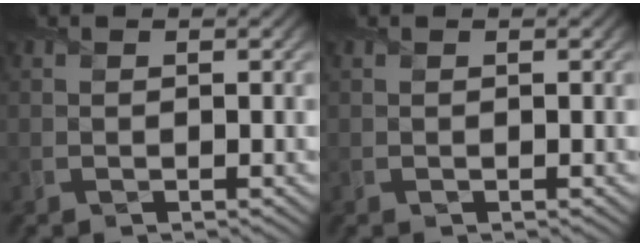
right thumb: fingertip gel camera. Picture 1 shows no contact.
{"total": 0.0}